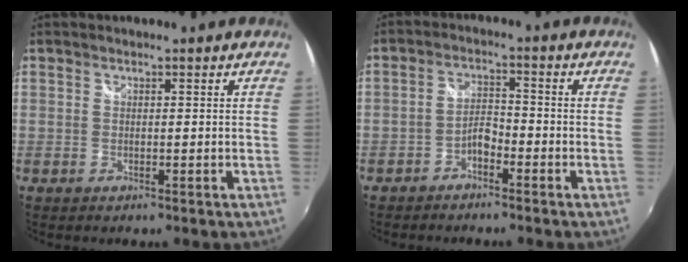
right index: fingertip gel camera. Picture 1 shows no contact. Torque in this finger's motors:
{"motor_torque": [0.75, 0.24, 0.25, 0.04]}